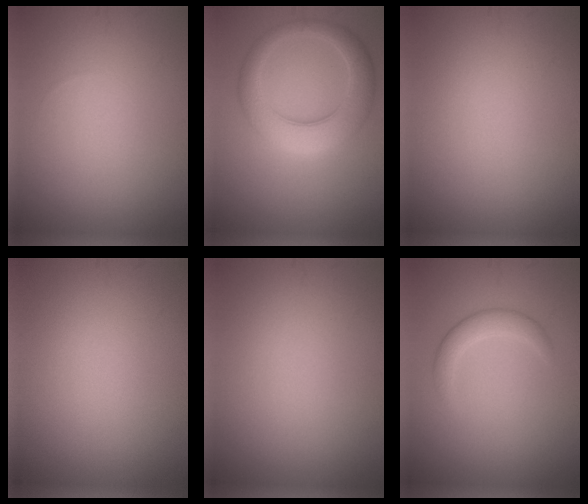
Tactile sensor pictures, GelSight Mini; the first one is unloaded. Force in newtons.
{"total": 5.9, "press": 5.9, "slide": 0.1}
{"total": 0.0}
{"total": 0.0}
{"total": 0.0}
{"total": 2.2, "press": 2.2, "slide": 0.1}